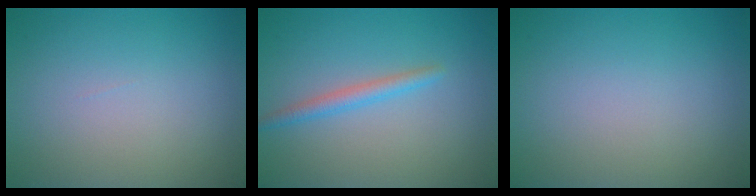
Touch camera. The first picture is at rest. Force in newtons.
{"total": 1.8, "press": 1.8, "slide": 0.0}
{"total": 0.0}